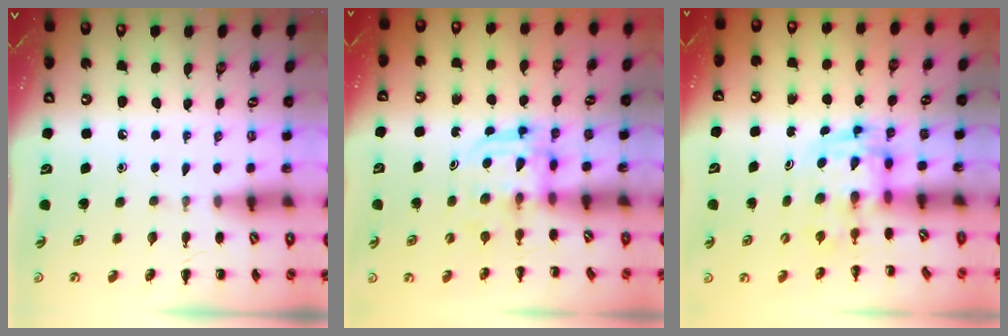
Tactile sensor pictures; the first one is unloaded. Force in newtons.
{"total": 3.1, "press": 3.1, "slide": 0.2}
{"total": 2.8, "press": 2.7, "slide": 0.5}